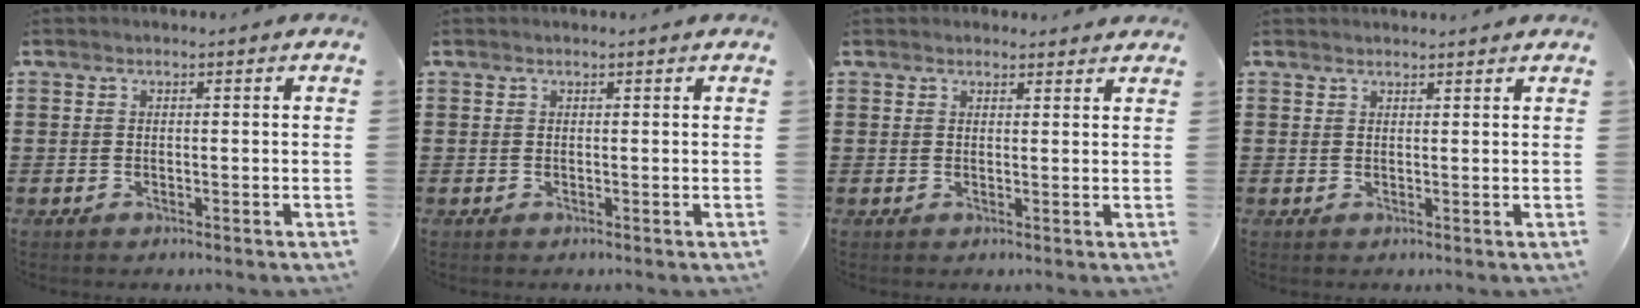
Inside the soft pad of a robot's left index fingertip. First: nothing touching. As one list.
[{"total": 0.0}, {"total": 1.6, "force": [1.6, 0.5, 0.1], "torque": [-0.004, 0.003, 0.031]}, {"total": 1.2, "force": [1.2, 0.3, -0.2], "torque": [0.000, 0.000, 0.023]}]